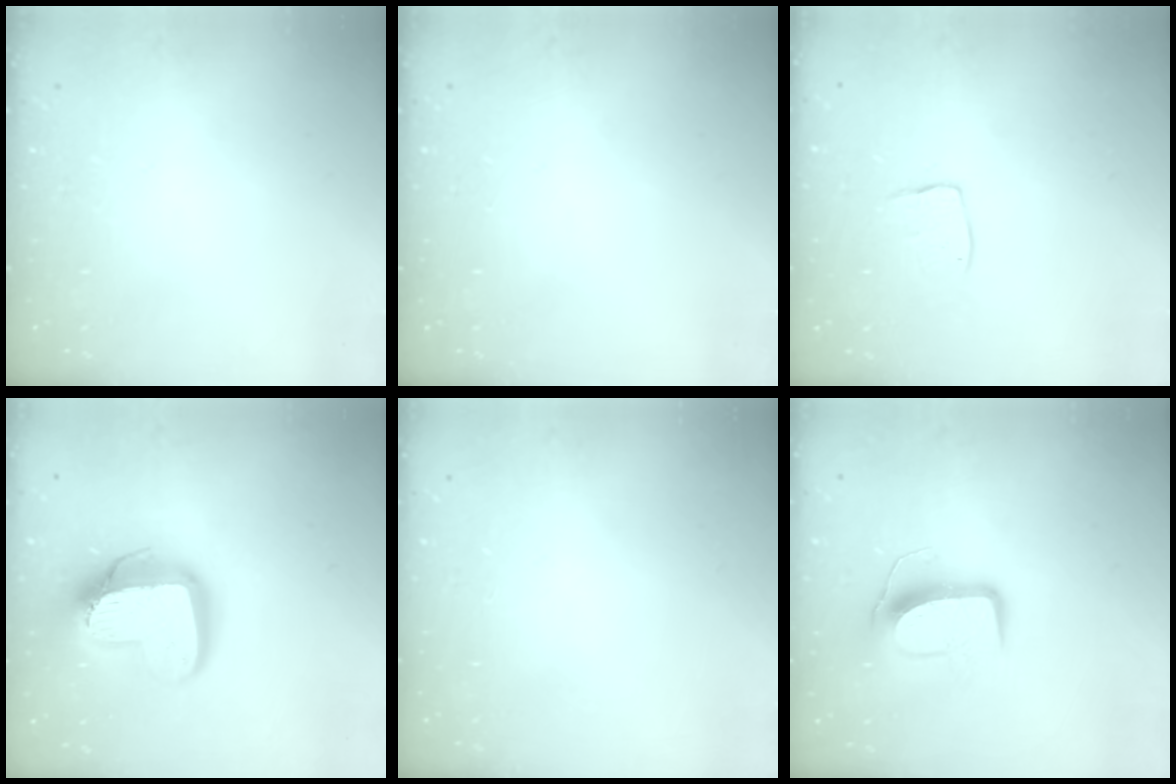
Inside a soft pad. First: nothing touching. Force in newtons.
{"total": 0.0}
{"total": 7.0, "press": 7.0, "slide": 0.5}
{"total": 17.2, "press": 17.2, "slide": 1.5}
{"total": 0.0}
{"total": 10.4, "press": 10.3, "slide": 0.8}